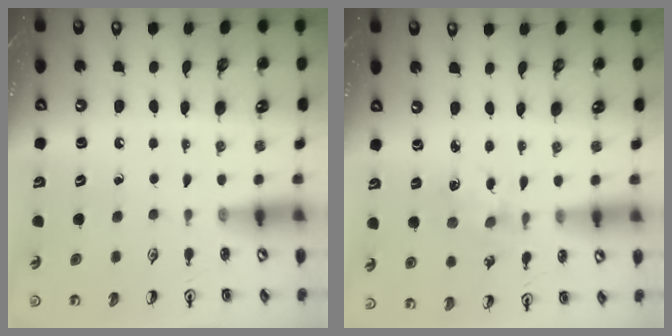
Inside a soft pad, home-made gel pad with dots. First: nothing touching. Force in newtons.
{"total": 2.5, "press": 2.5, "slide": 0.4}